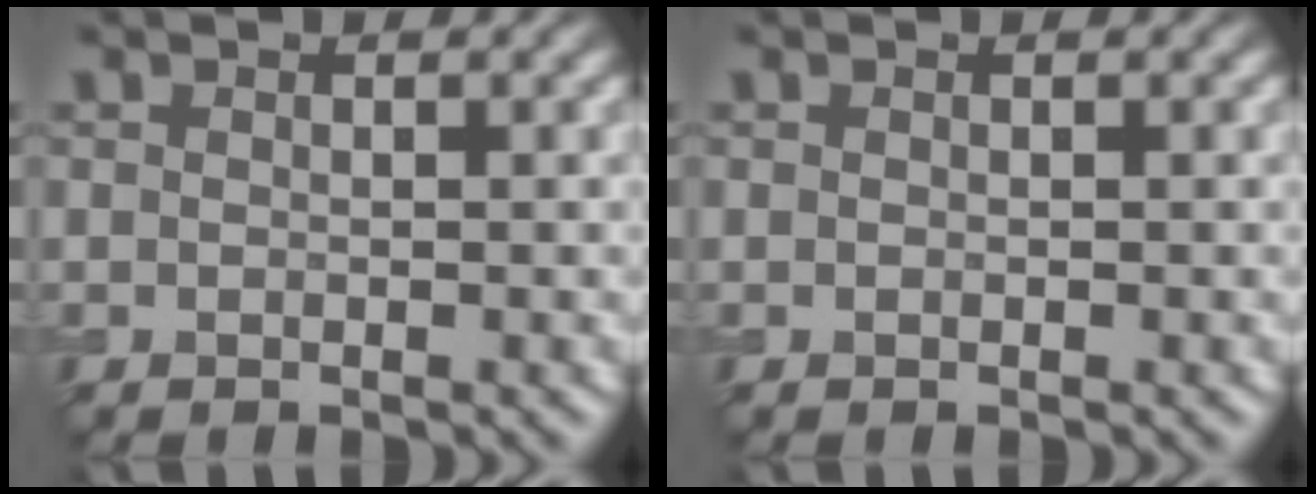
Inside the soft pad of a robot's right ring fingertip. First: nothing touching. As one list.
[{"total": 0.0}]